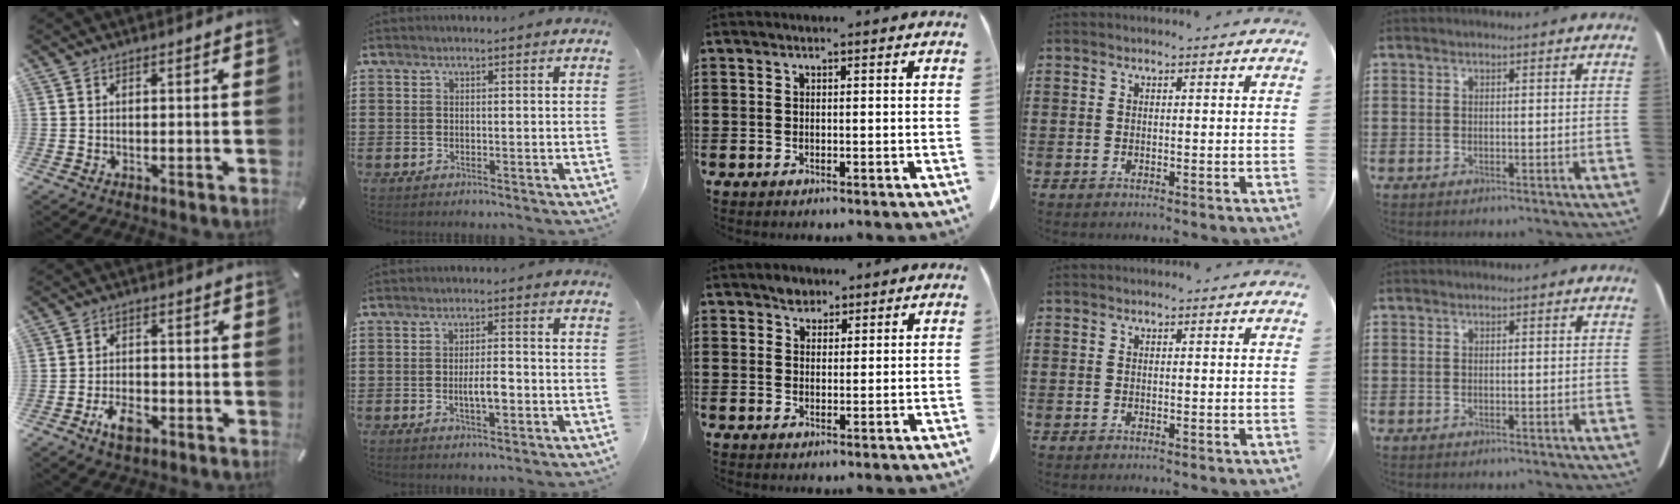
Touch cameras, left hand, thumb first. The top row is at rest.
{"thumb": {"total": 6.3, "force": [-3.3, 3.4, 4.1], "torque": [-0.081, 0.016, -0.059]}, "index": {"total": 4.0, "force": [-0.7, 1.4, 3.7], "torque": [-0.067, 0.005, -0.014]}, "middle": {"total": 2.4, "force": [2.0, 1.3, 0.3], "torque": [-0.004, 0.000, 0.037]}}